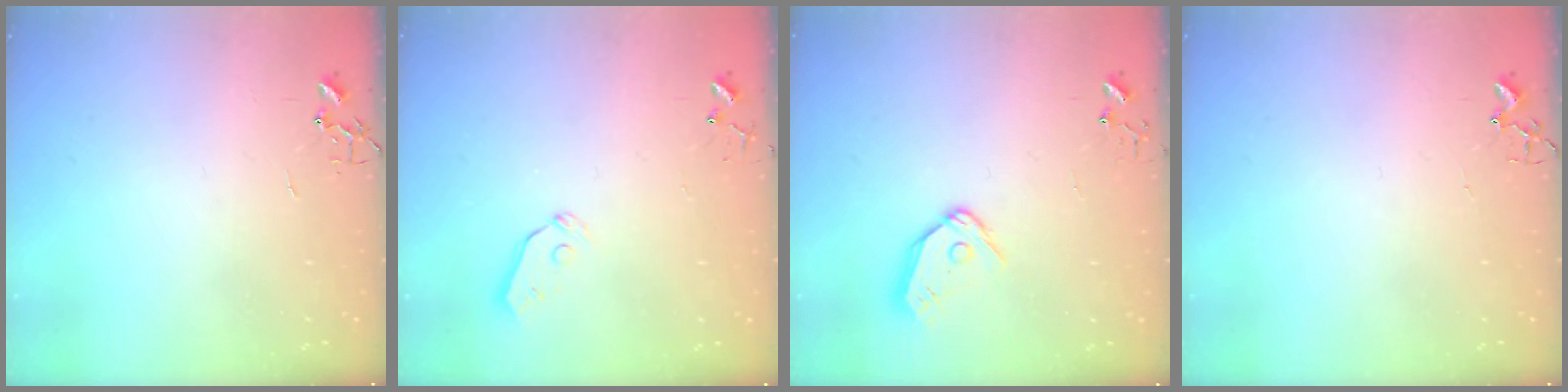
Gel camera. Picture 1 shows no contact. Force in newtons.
{"total": 3.4, "press": 3.4, "slide": 0.4}
{"total": 9.4, "press": 9.4, "slide": 0.7}
{"total": 1.7, "press": 1.6, "slide": 0.2}